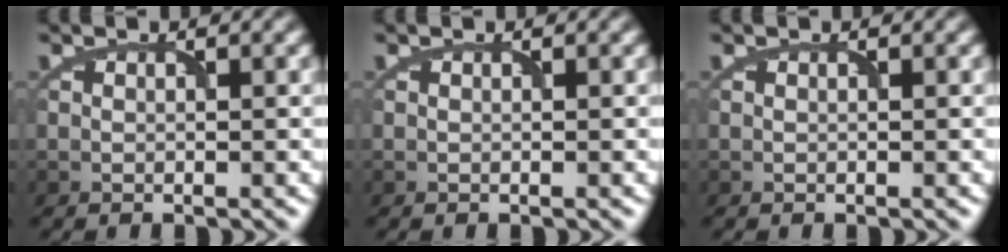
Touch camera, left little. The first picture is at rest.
{"total": 0.0}
{"total": 0.0}